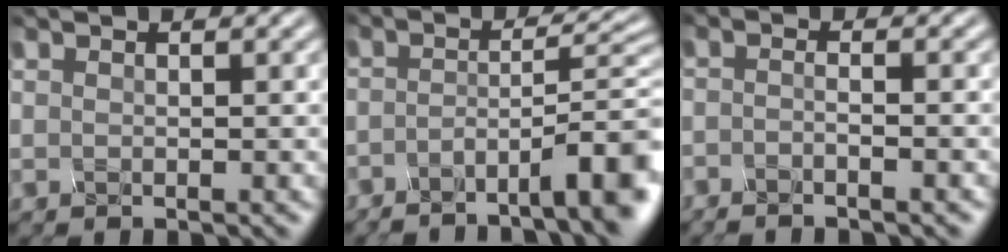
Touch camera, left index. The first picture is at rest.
{"total": 7.2, "force": [-5.2, 0.6, 4.9], "torque": [-0.074, 0.014, -0.073]}
{"total": 2.0, "force": [-1.9, 0.0, 0.6], "torque": [-0.003, -0.008, -0.026]}